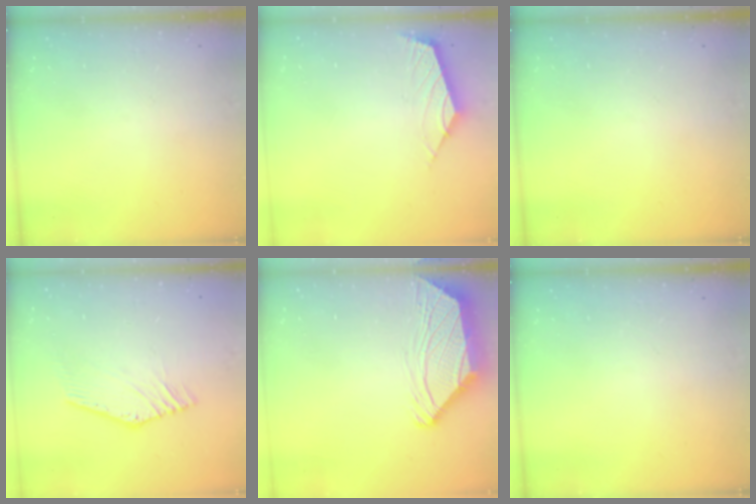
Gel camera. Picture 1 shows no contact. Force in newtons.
{"total": 2.5, "press": 2.5, "slide": 0.6}
{"total": 0.0}
{"total": 2.3, "press": 2.3, "slide": 0.2}
{"total": 2.8, "press": 2.8, "slide": 0.5}
{"total": 0.0}